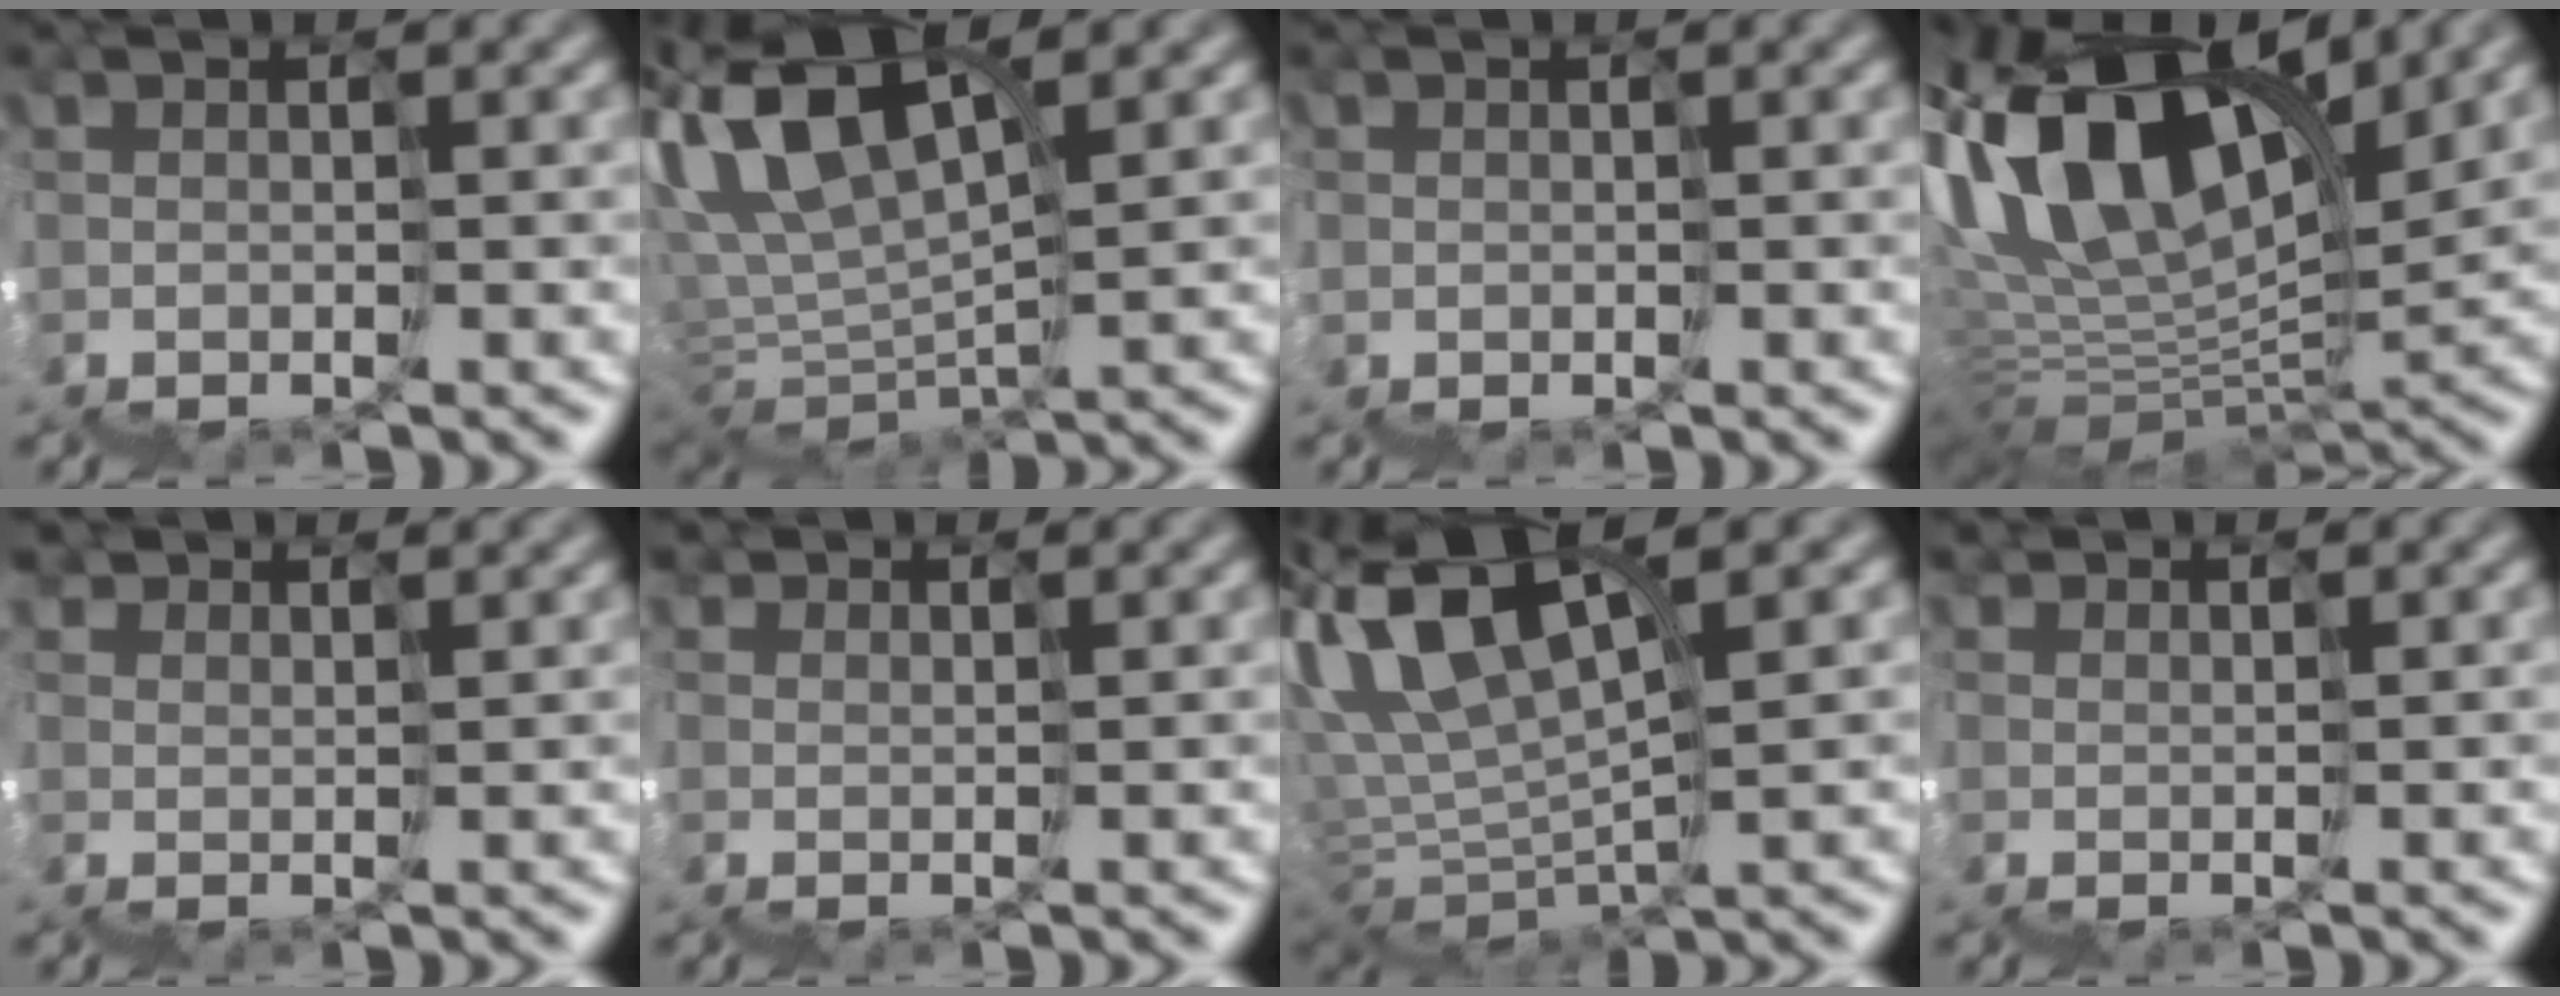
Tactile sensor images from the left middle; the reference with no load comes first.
{"total": 5.0, "force": [4.1, 1.5, 2.5], "torque": [-0.089, 0.033, 0.064]}
{"total": 0.7, "force": [0.1, 0.7, -0.1], "torque": [-0.016, -0.004, 0.010]}
{"total": 9.5, "force": [6.1, 4.6, 5.6], "torque": [-0.141, 0.048, 0.091]}
{"total": 4.1, "force": [4.0, -0.2, -0.9], "torque": [0.013, 0.035, 0.061]}
{"total": 3.1, "force": [3.0, 0.0, -0.6], "torque": [0.012, 0.032, 0.047]}
{"total": 4.4, "force": [3.8, 1.1, 2.0], "torque": [-0.076, 0.033, 0.060]}
{"total": 2.2, "force": [2.2, -0.1, -0.6], "torque": [0.017, 0.025, 0.034]}